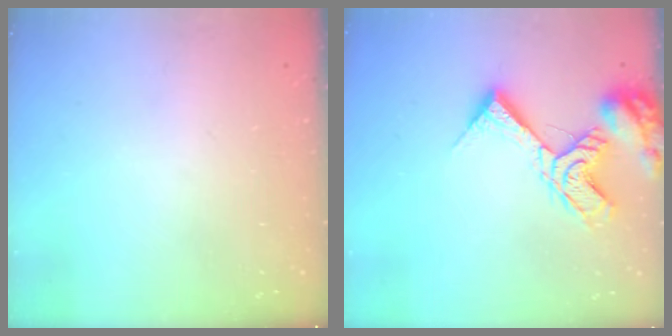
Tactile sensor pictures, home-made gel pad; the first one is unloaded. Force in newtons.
{"total": 12.9, "press": 12.8, "slide": 1.6}